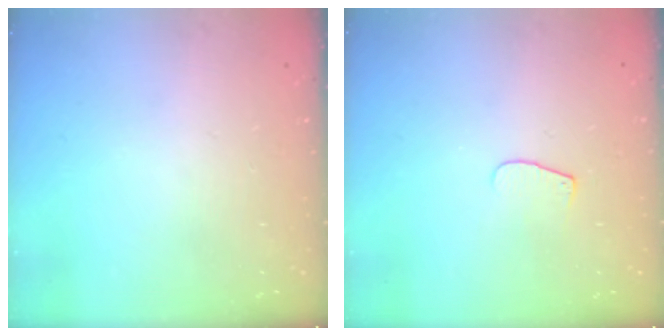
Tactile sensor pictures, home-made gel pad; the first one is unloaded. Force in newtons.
{"total": 4.8, "press": 4.8, "slide": 0.4}